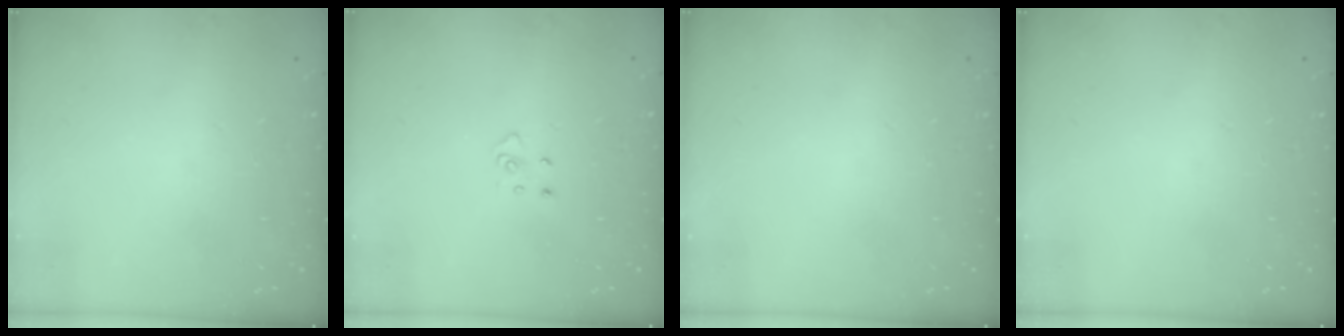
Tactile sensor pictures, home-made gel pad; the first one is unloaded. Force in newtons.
{"total": 3.2, "press": 3.2, "slide": 0.3}
{"total": 0.0}
{"total": 0.0}